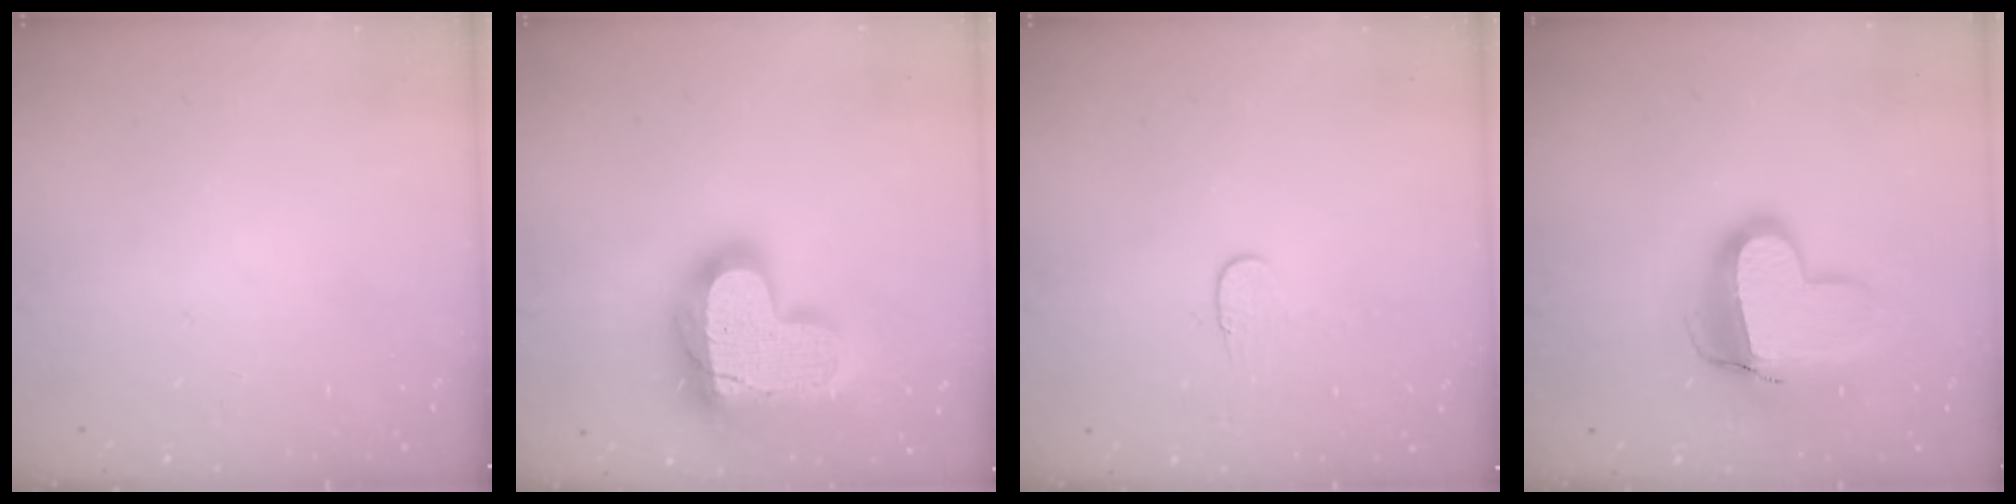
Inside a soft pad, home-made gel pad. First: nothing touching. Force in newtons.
{"total": 26.7, "press": 26.6, "slide": 1.8}
{"total": 5.0, "press": 4.9, "slide": 0.4}
{"total": 14.4, "press": 14.4, "slide": 1.1}